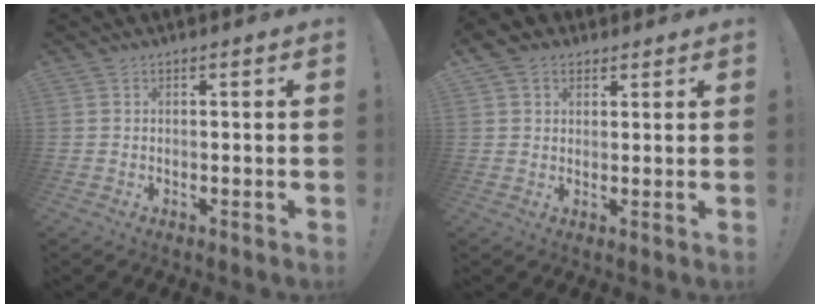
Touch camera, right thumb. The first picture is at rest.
{"total": 6.1, "force": [3.2, 4.6, 2.5], "torque": [-0.042, -0.002, 0.064]}